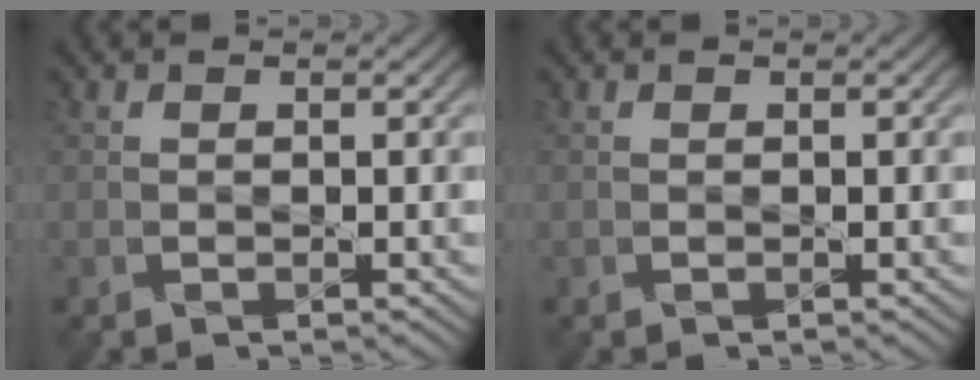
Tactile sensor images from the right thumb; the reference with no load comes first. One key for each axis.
{"total": 0.0}